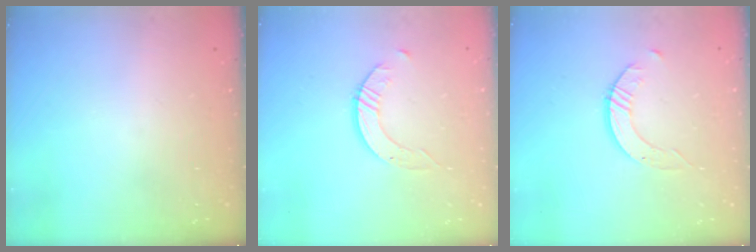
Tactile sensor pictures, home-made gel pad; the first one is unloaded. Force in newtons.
{"total": 2.4, "press": 2.4, "slide": 0.3}
{"total": 2.4, "press": 2.4, "slide": 0.3}